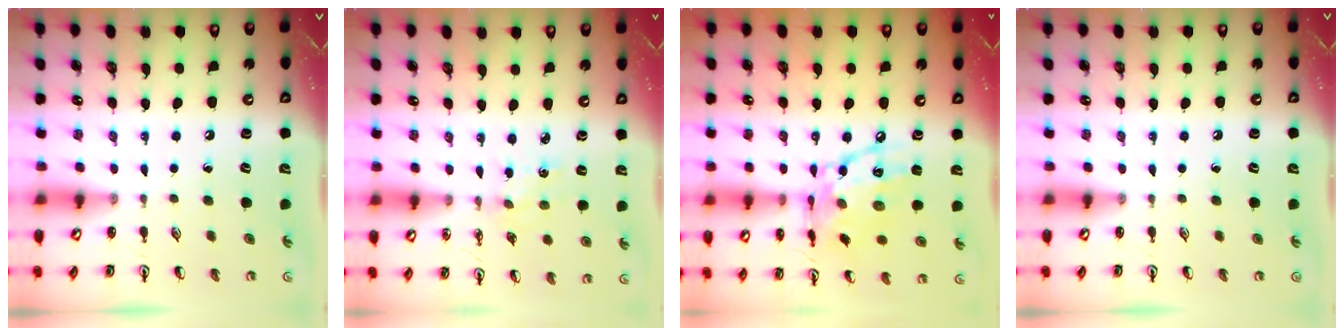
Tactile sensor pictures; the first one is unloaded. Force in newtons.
{"total": 2.6, "press": 2.6, "slide": 0.3}
{"total": 15.7, "press": 15.7, "slide": 1.3}
{"total": 0.0}